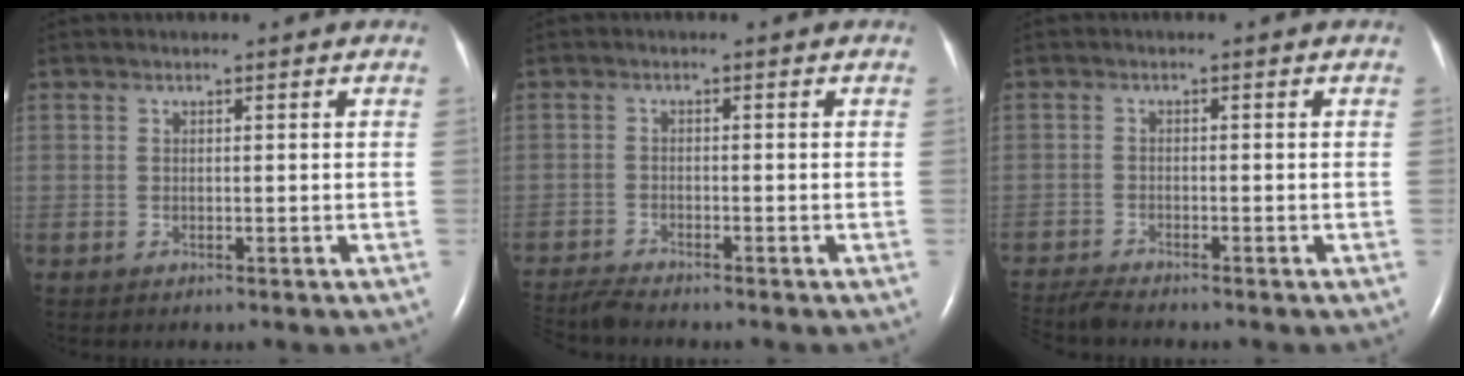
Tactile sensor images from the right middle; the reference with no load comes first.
{"total": 4.8, "force": [-4.7, -0.5, 1.1], "torque": [-0.022, -0.024, -0.086]}
{"total": 4.7, "force": [-4.5, -0.2, 1.3], "torque": [-0.026, -0.022, -0.081]}